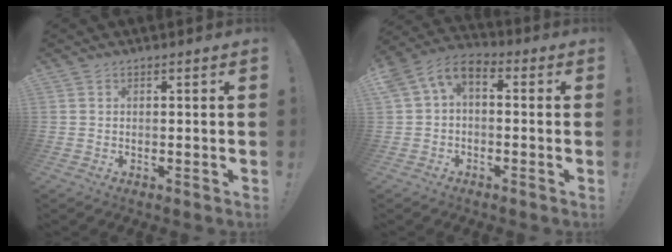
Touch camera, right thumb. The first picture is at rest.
{"total": 6.3, "force": [0.3, 4.2, 4.7], "torque": [-0.100, 0.011, 0.011]}